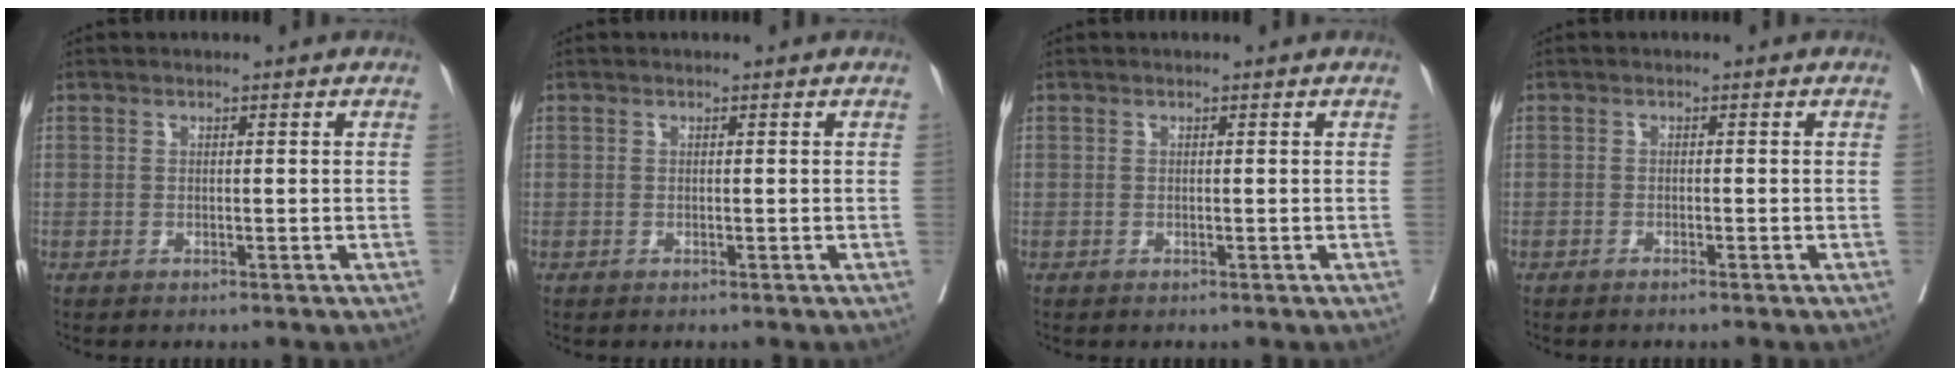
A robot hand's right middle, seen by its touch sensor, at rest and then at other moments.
{"total": 0.0}
{"total": 0.0}
{"total": 0.9, "force": [-0.8, 0.0, 0.5], "torque": [-0.012, -0.001, -0.012]}